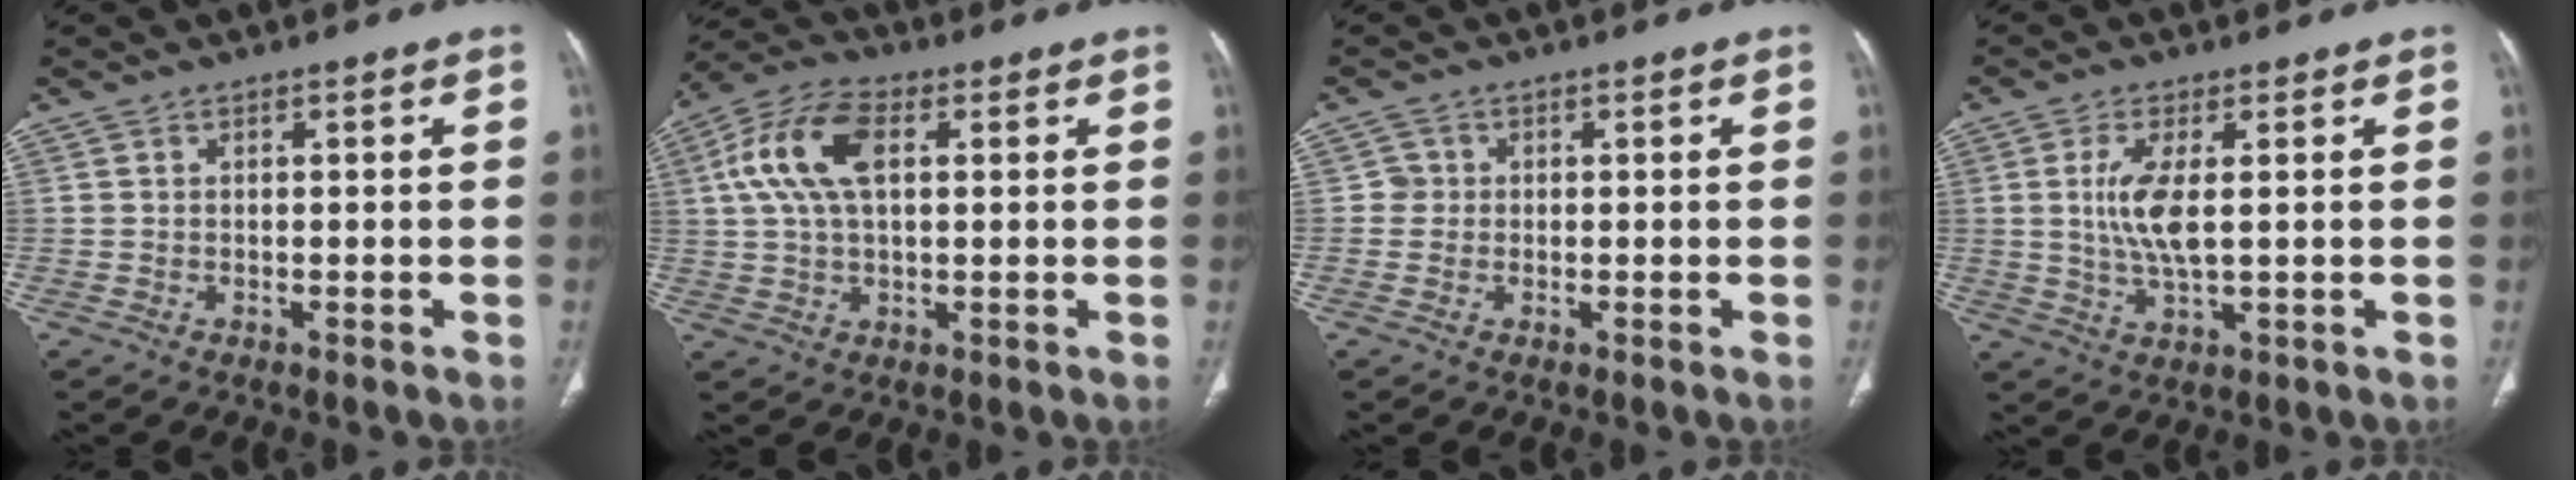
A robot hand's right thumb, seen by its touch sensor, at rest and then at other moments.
{"total": 12.0, "force": [2.9, 6.4, 9.7], "torque": [-0.204, 0.023, 0.052]}
{"total": 1.7, "force": [0.0, 1.7, 0.2], "torque": [0.008, 0.006, -0.003]}
{"total": 7.0, "force": [1.0, 2.2, 6.6], "torque": [-0.153, -0.011, 0.024]}